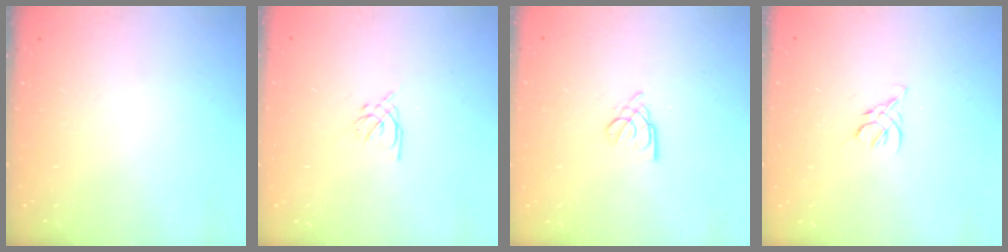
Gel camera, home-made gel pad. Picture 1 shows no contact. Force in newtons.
{"total": 1.6, "press": 1.5, "slide": 0.6}
{"total": 3.0, "press": 2.9, "slide": 0.5}
{"total": 2.5, "press": 2.5, "slide": 0.7}